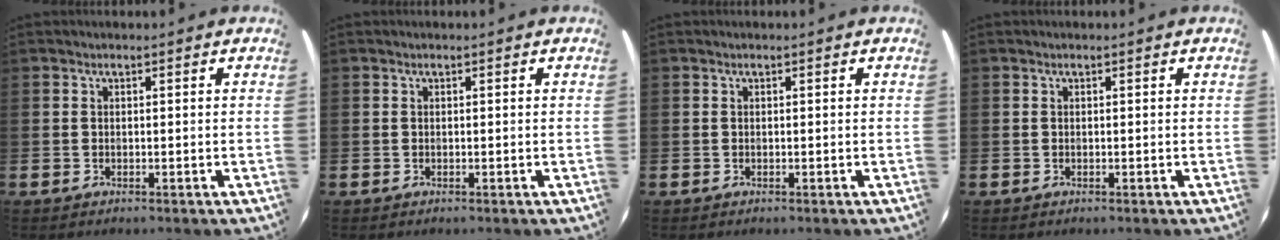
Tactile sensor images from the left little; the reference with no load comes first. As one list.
[{"total": 0.0}, {"total": 0.0}, {"total": 0.0}]